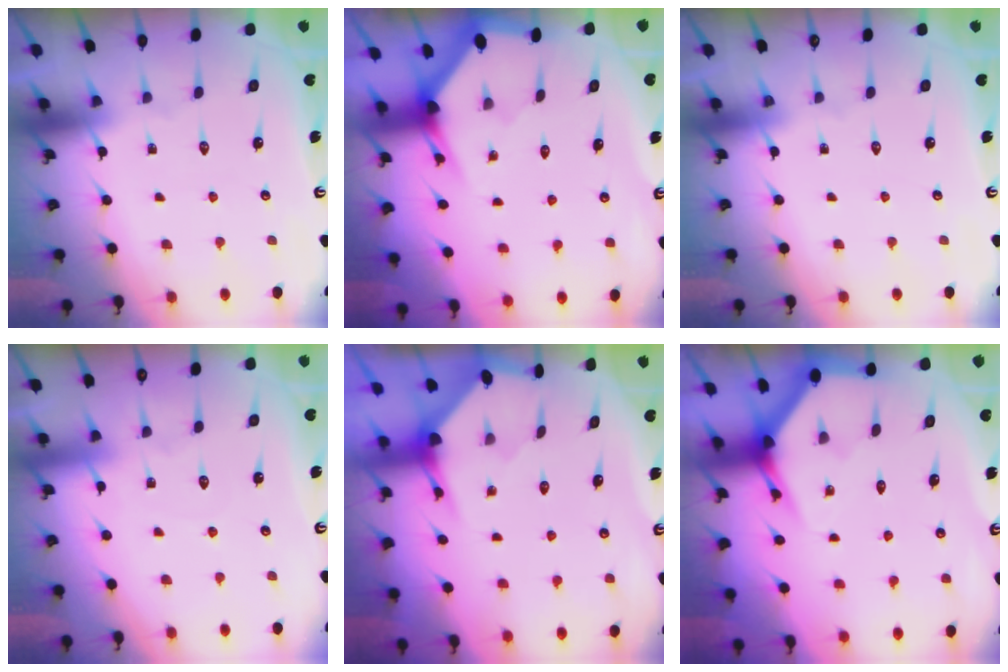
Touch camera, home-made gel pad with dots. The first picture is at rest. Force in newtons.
{"total": 2.9, "press": 2.9, "slide": 0.1}
{"total": 0.0}
{"total": 2.7, "press": 2.7, "slide": 0.3}
{"total": 3.2, "press": 3.2, "slide": 0.3}
{"total": 3.8, "press": 3.8, "slide": 0.2}